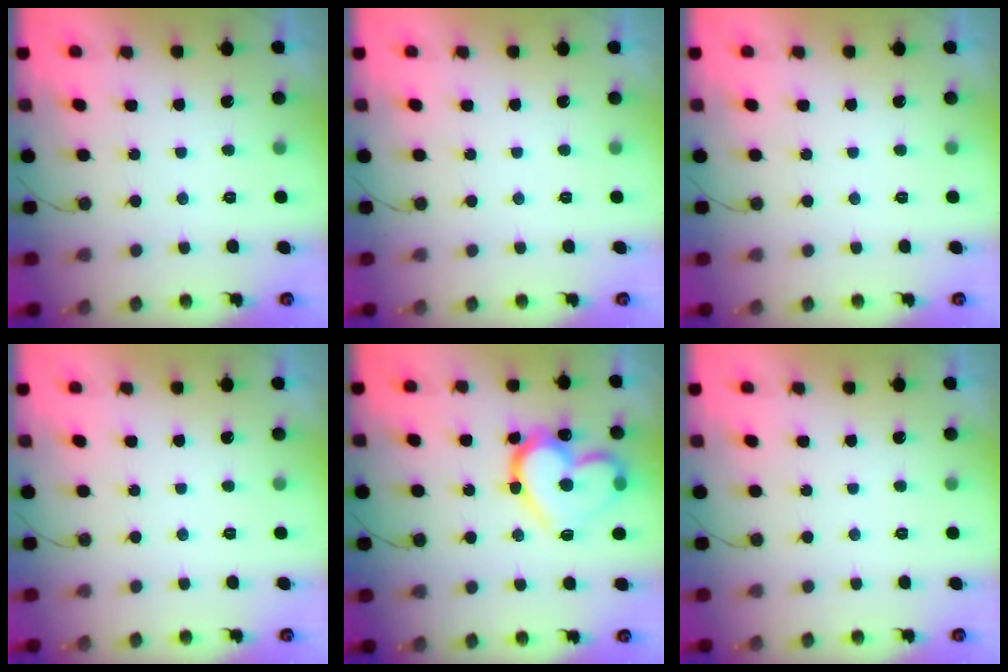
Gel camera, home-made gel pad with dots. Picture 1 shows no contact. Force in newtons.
{"total": 0.0}
{"total": 0.0}
{"total": 0.0}
{"total": 20.7, "press": 20.7, "slide": 1.3}
{"total": 0.0}